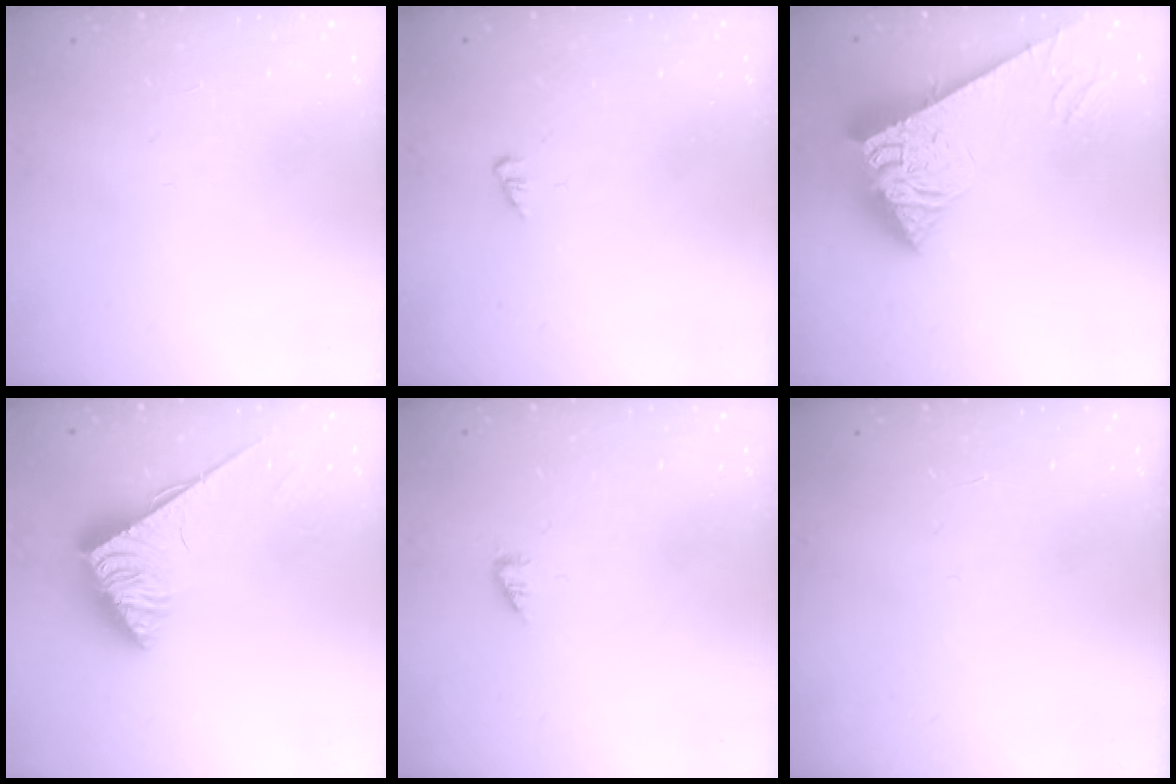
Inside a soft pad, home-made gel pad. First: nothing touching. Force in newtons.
{"total": 1.6, "press": 1.6, "slide": 0.3}
{"total": 7.5, "press": 7.4, "slide": 0.7}
{"total": 3.7, "press": 3.7, "slide": 0.5}
{"total": 1.4, "press": 1.4, "slide": 0.2}
{"total": 0.0}